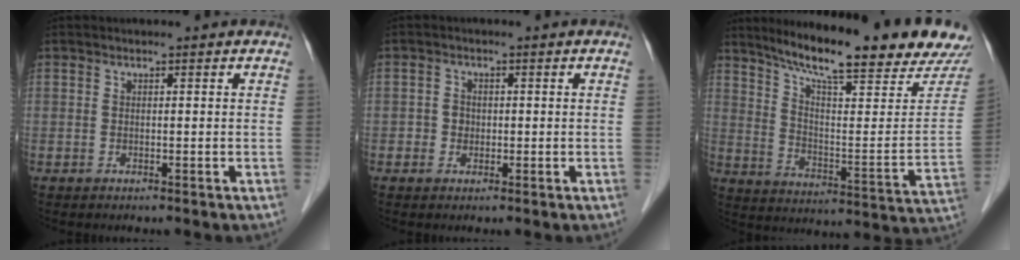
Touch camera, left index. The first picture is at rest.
{"total": 1.8, "force": [-0.2, 1.7, 0.6], "torque": [-0.008, 0.005, -0.004]}
{"total": 22.5, "force": [19.2, 1.3, 11.8], "torque": [-0.185, -0.052, 0.269]}